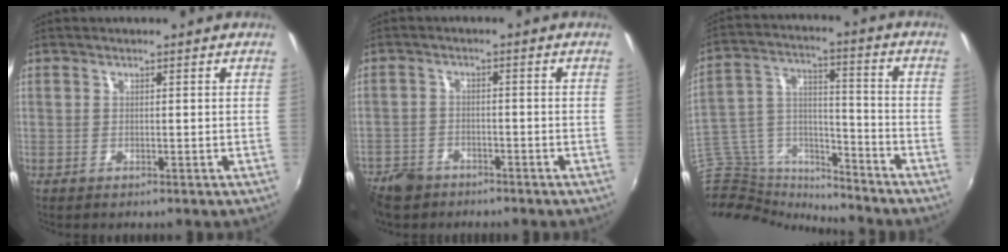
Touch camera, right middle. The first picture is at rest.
{"total": 8.8, "force": [-6.3, 5.4, 2.8], "torque": [-0.091, 0.001, -0.110]}
{"total": 20.6, "force": [-17.6, 6.2, 8.7], "torque": [-0.195, -0.005, -0.306]}